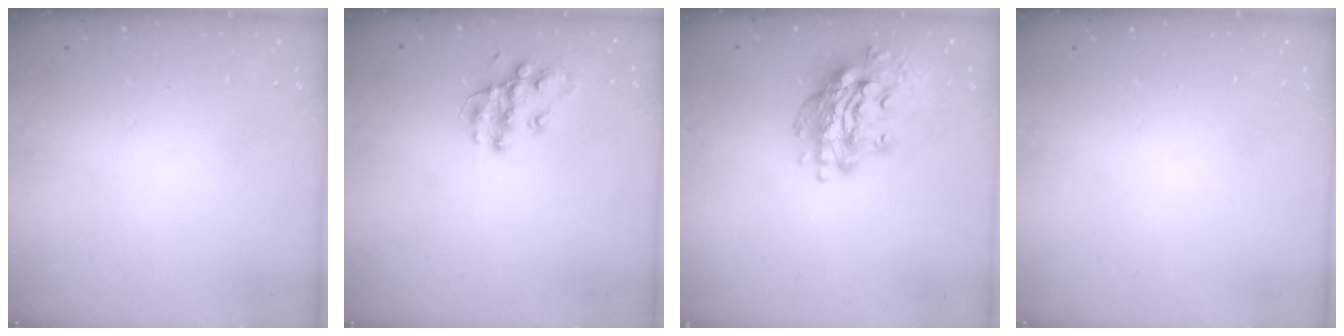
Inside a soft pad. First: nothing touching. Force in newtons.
{"total": 11.3, "press": 11.3, "slide": 0.2}
{"total": 15.9, "press": 15.9, "slide": 1.5}
{"total": 0.0}